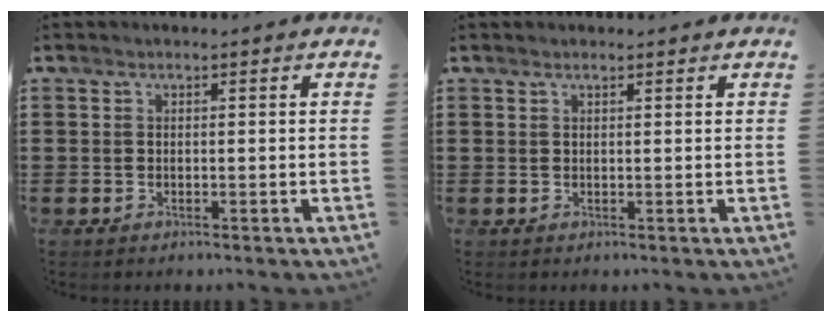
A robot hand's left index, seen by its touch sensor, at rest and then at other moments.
{"total": 0.7, "force": [0.6, 0.1, 0.3], "torque": [-0.007, 0.000, 0.012]}